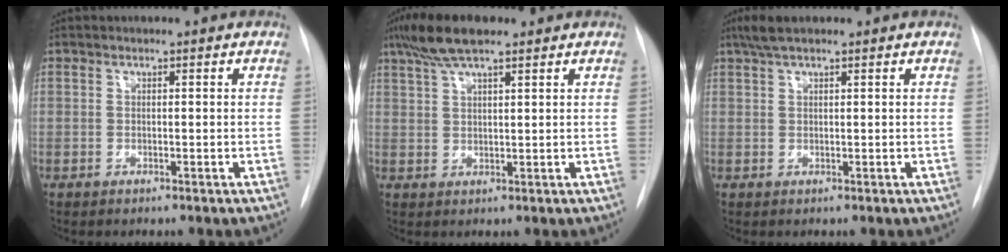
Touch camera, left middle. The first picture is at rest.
{"total": 7.4, "force": [5.3, 1.3, 5.0], "torque": [-0.100, 0.018, 0.095]}
{"total": 3.4, "force": [2.5, 0.6, 2.3], "torque": [-0.050, 0.015, 0.049]}